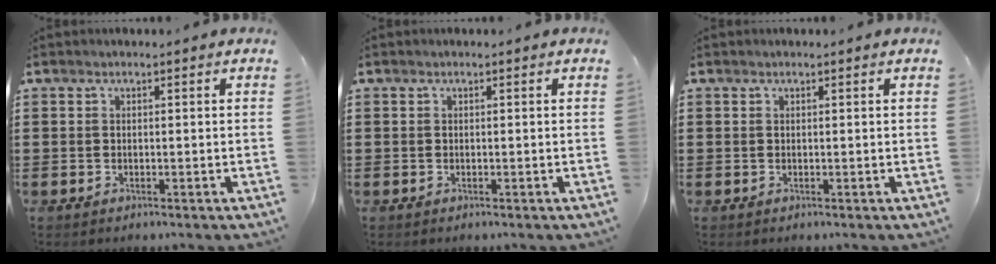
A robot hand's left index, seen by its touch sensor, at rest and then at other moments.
{"total": 0.0}
{"total": 0.0}